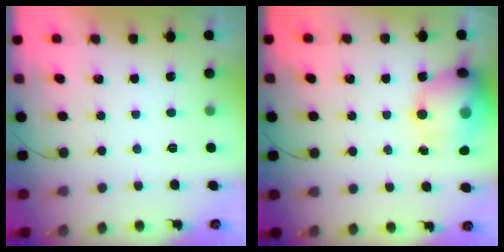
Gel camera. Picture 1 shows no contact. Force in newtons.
{"total": 17.5, "press": 17.2, "slide": 3.5}